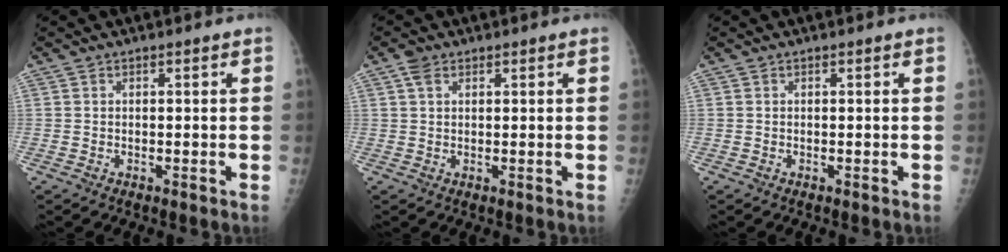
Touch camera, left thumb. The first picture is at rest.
{"total": 2.2, "force": [1.2, 1.4, 1.3], "torque": [-0.020, 0.003, 0.022]}
{"total": 0.0}